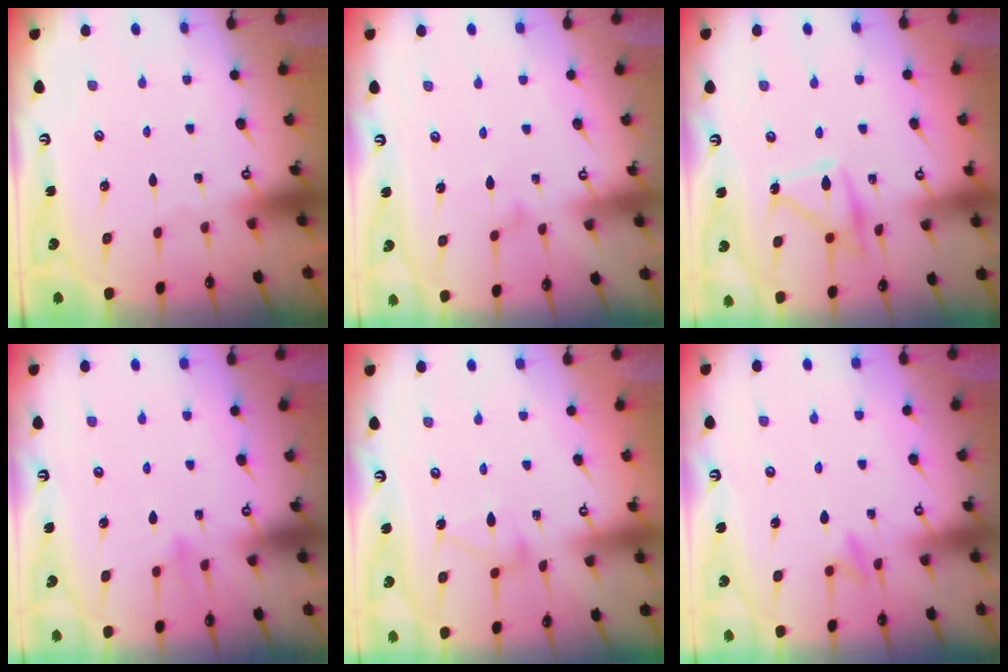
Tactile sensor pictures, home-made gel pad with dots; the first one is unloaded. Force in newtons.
{"total": 8.0, "press": 8.0, "slide": 0.3}
{"total": 14.6, "press": 14.6, "slide": 0.8}
{"total": 6.3, "press": 6.2, "slide": 1.3}
{"total": 9.2, "press": 9.2, "slide": 0.4}
{"total": 6.8, "press": 6.7, "slide": 0.9}